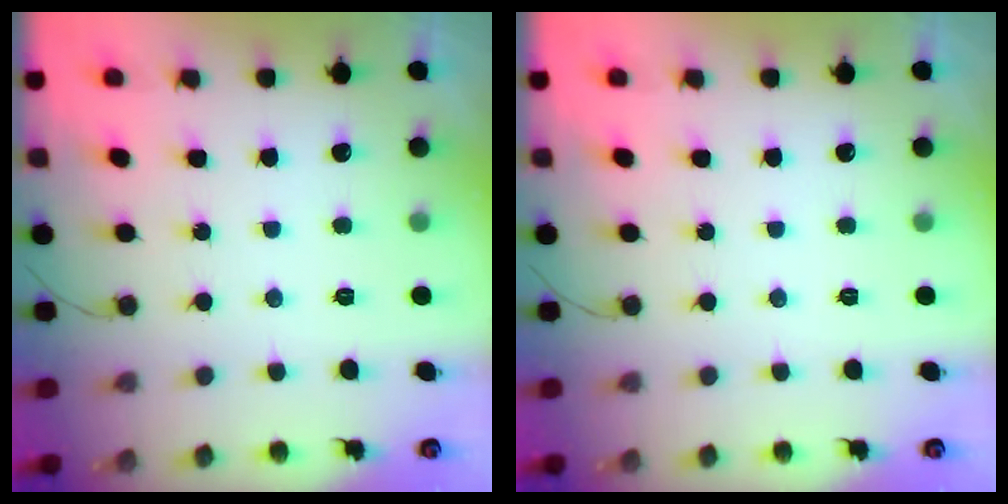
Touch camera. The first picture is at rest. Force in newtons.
{"total": 0.0}